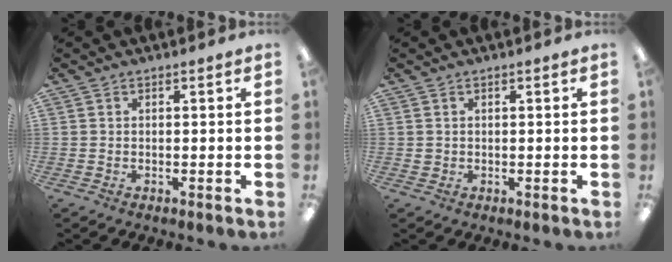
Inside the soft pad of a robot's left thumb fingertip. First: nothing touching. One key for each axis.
{"total": 1.1, "fx": 0.3, "fy": 1.0, "fz": 0.1, "tx": -0.003, "ty": 0.005, "tz": 0.006}